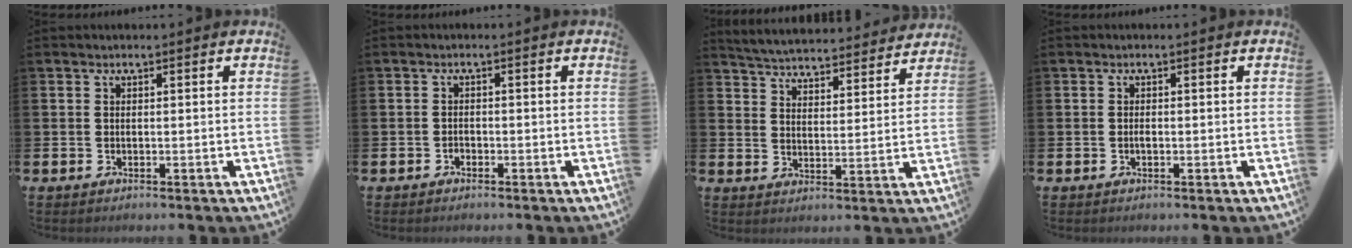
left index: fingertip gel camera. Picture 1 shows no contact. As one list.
[{"total": 0.9, "force": [-0.6, 0.6, 0.1], "torque": [-0.008, 0.004, -0.013]}, {"total": 5.2, "force": [5.2, 0.6, 0.2], "torque": [-0.025, -0.043, 0.089]}, {"total": 0.6, "force": [-0.2, 0.3, 0.5], "torque": [-0.009, -0.002, -0.005]}]